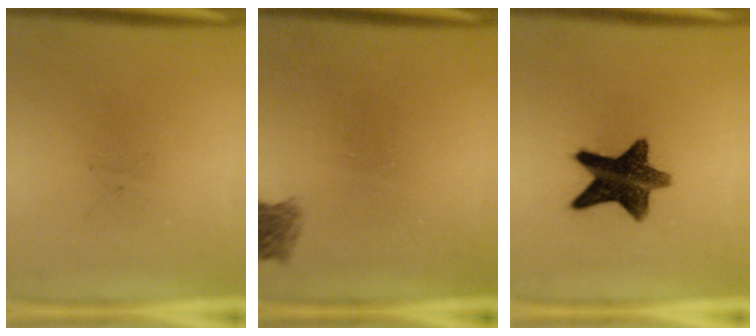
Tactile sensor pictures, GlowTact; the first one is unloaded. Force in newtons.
{"total": 2.6}
{"total": 12.0}